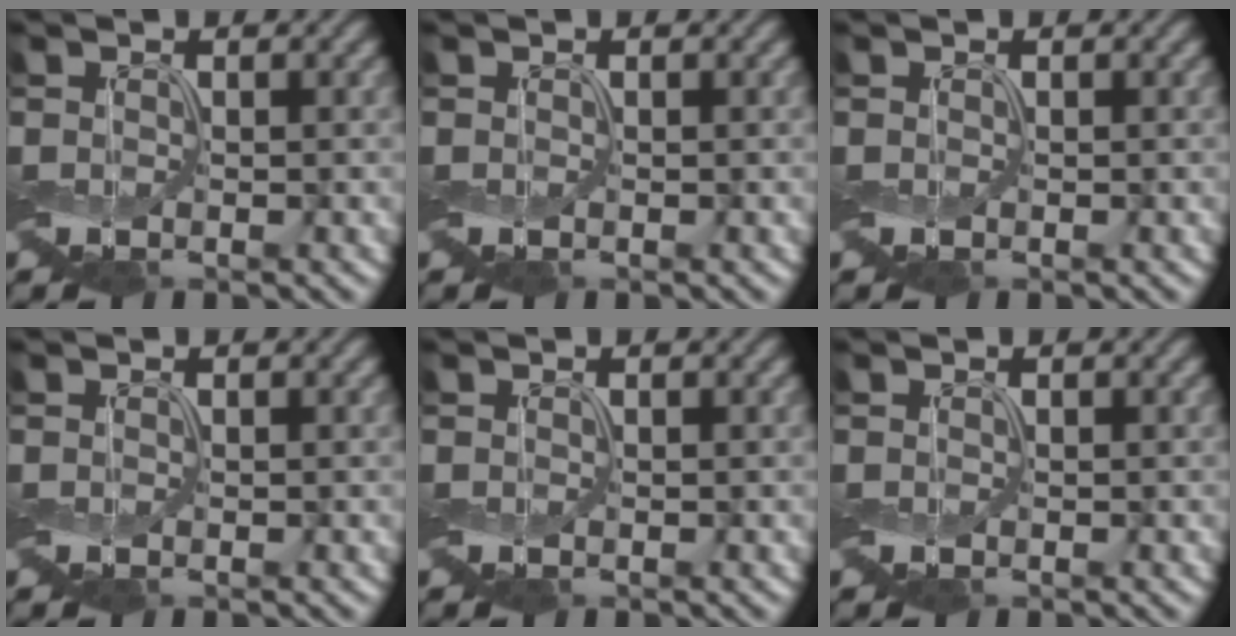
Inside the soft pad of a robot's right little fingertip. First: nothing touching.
{"total": 0.0}
{"total": 0.0}
{"total": 0.0}
{"total": 0.0}
{"total": 0.0}